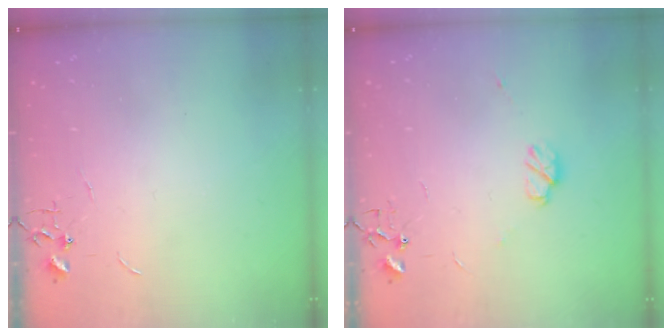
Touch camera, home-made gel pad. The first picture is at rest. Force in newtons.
{"total": 6.1, "press": 6.0, "slide": 1.1}